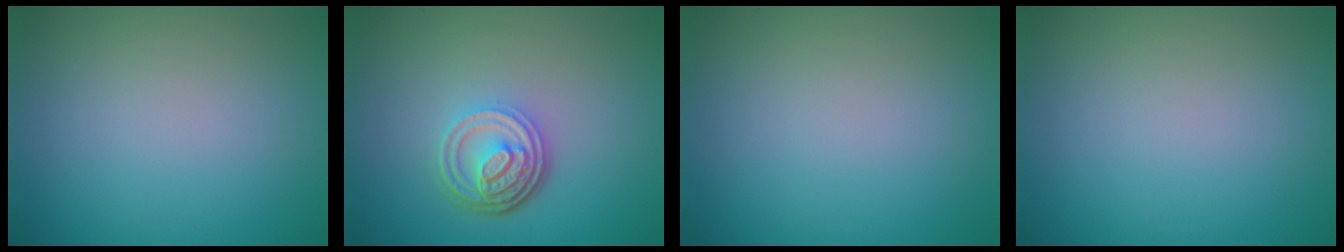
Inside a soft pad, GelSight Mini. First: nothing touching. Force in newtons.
{"total": 4.7, "press": 3.5, "slide": 3.2}
{"total": 0.0}
{"total": 0.0}